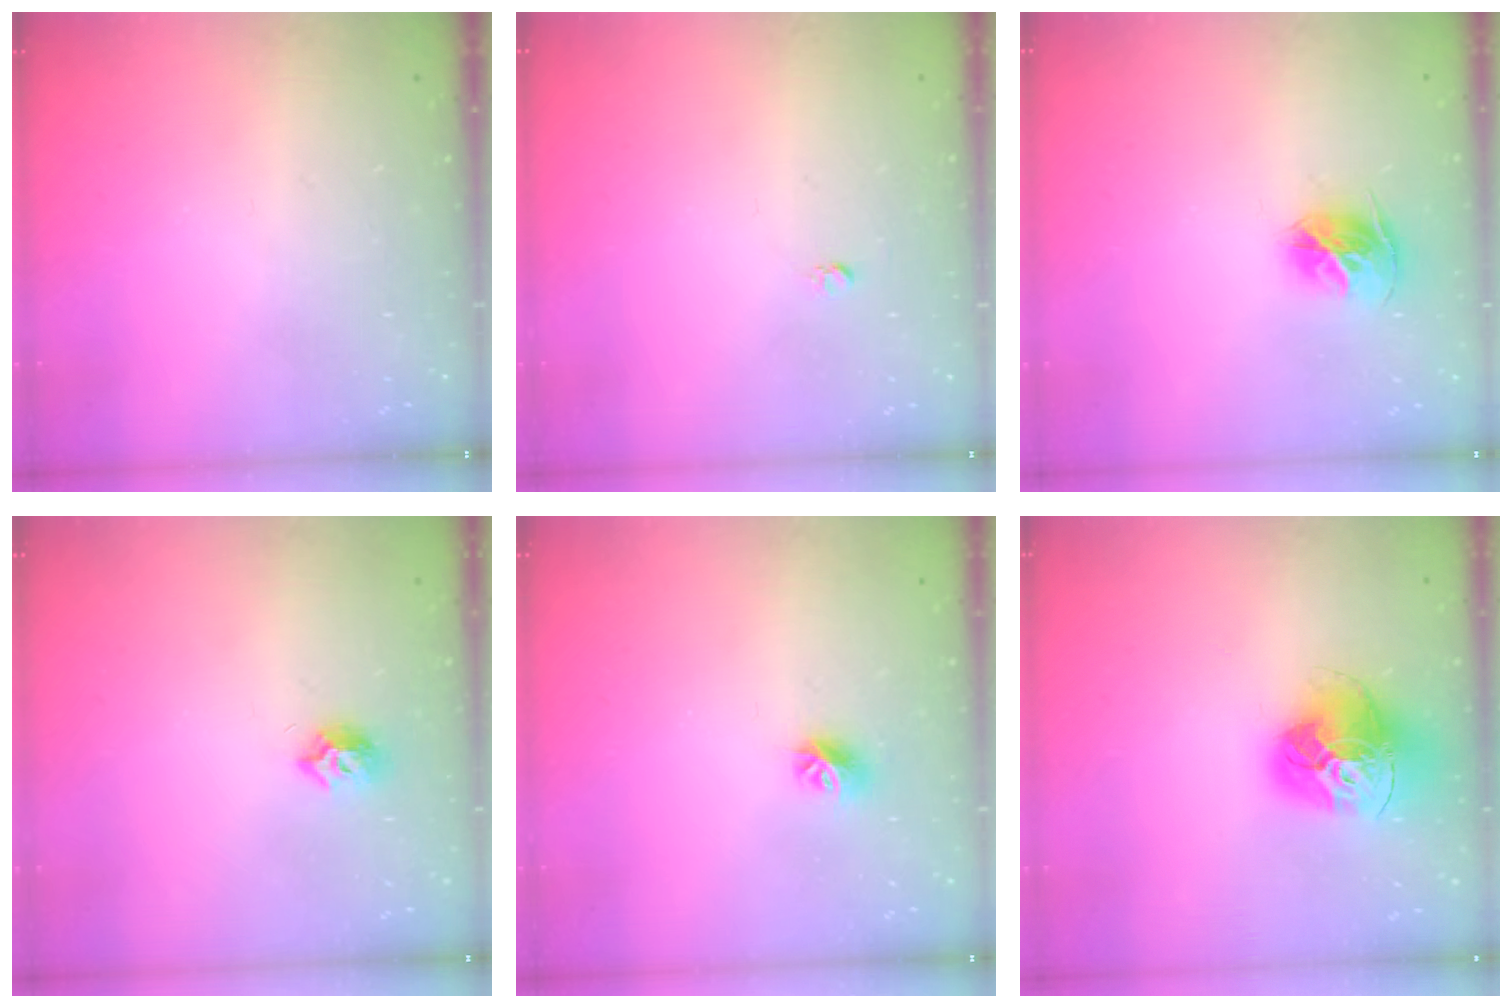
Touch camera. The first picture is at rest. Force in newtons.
{"total": 2.5, "press": 2.5, "slide": 0.2}
{"total": 9.9, "press": 9.8, "slide": 1.0}
{"total": 6.4, "press": 6.4, "slide": 0.3}
{"total": 7.4, "press": 7.4, "slide": 0.7}
{"total": 17.4, "press": 17.3, "slide": 1.7}